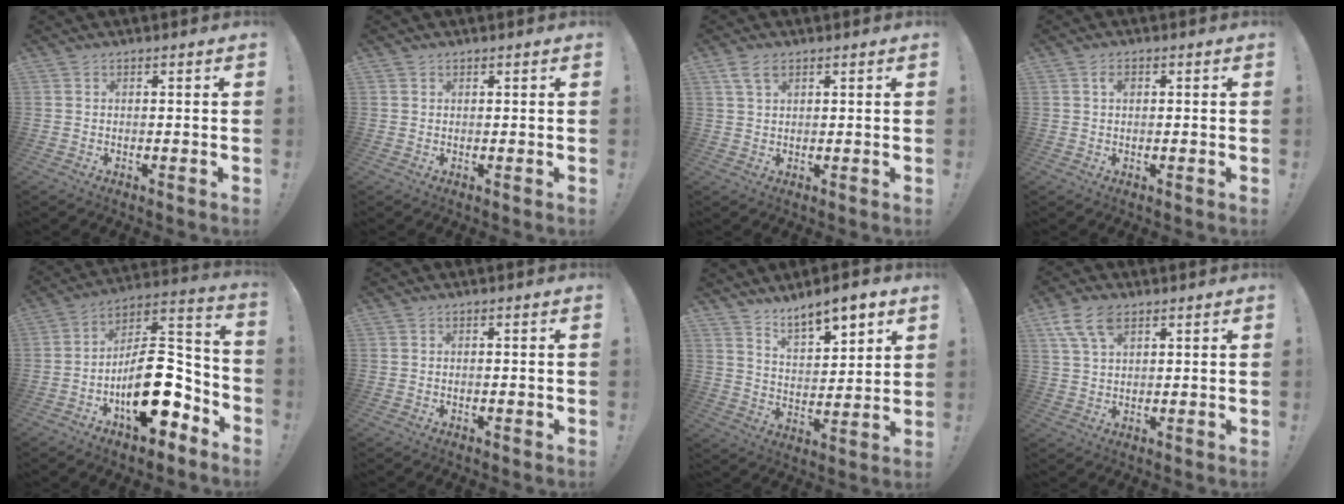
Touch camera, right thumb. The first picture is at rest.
{"total": 0.6, "force": [0.5, 0.4, 0.0], "torque": [0.007, -0.004, 0.008]}
{"total": 4.1, "force": [2.5, 1.9, 2.5], "torque": [-0.045, -0.006, 0.046]}
{"total": 1.9, "force": [0.5, 1.3, 1.2], "torque": [-0.025, 0.008, 0.007]}
{"total": 20.8, "force": [-6.6, 10.5, 16.7], "torque": [-0.269, 0.039, -0.095]}
{"total": 0.6, "force": [-0.3, 0.0, 0.5], "torque": [-0.006, 0.000, -0.007]}
{"total": 9.6, "force": [7.9, 3.0, 4.4], "torque": [-0.064, -0.059, 0.141]}
{"total": 8.1, "force": [4.5, 4.2, 5.3], "torque": [-0.102, -0.004, 0.088]}